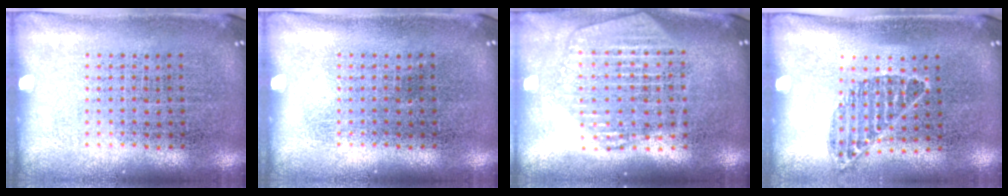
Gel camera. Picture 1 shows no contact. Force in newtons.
{"total": 0.0}
{"total": 2.3, "press": 2.0, "slide": 1.1}
{"total": 0.8, "press": 0.7, "slide": 0.4}